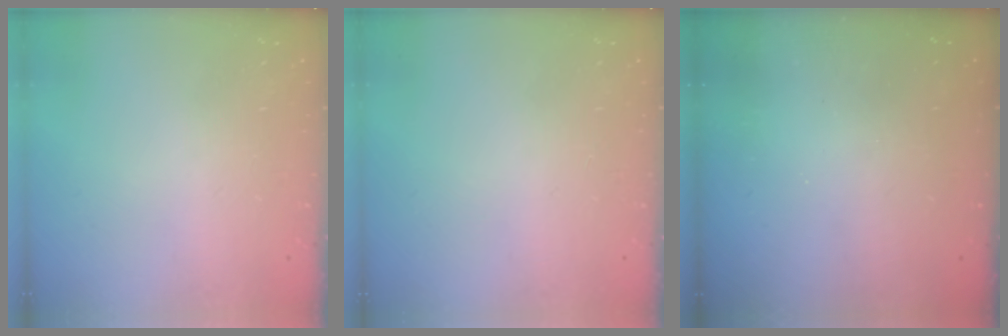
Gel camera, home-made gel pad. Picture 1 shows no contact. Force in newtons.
{"total": 0.0}
{"total": 3.0, "press": 3.0, "slide": 0.1}